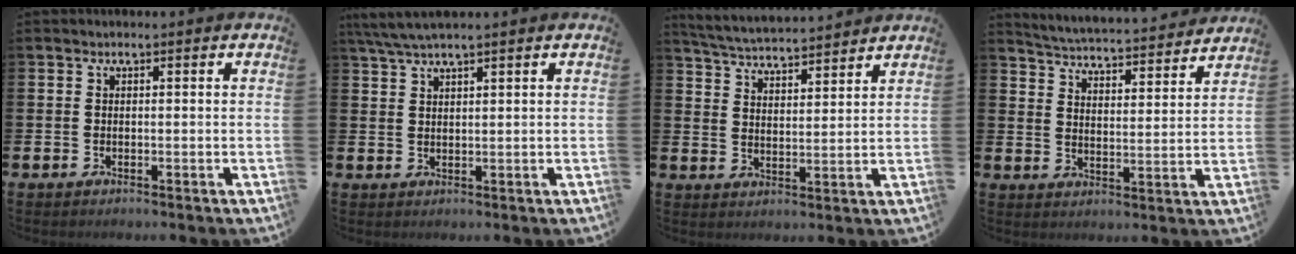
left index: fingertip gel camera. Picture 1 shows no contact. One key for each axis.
{"total": 3.5, "fx": 2.9, "fy": 0.3, "fz": 1.9, "tx": -0.048, "ty": 0.000, "tz": 0.056}
{"total": 4.9, "fx": 4.9, "fy": 0.2, "fz": 0.4, "tx": -0.030, "ty": -0.035, "tz": 0.085}
{"total": 5.0, "fx": 4.9, "fy": 0.3, "fz": 0.4, "tx": -0.033, "ty": -0.043, "tz": 0.083}